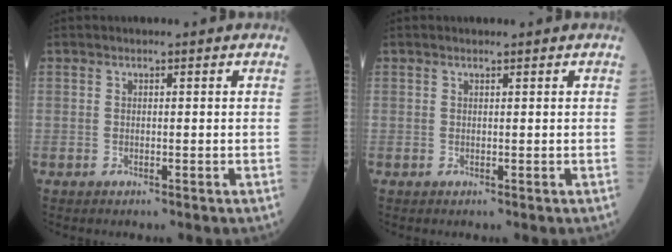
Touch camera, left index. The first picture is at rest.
{"total": 0.0}